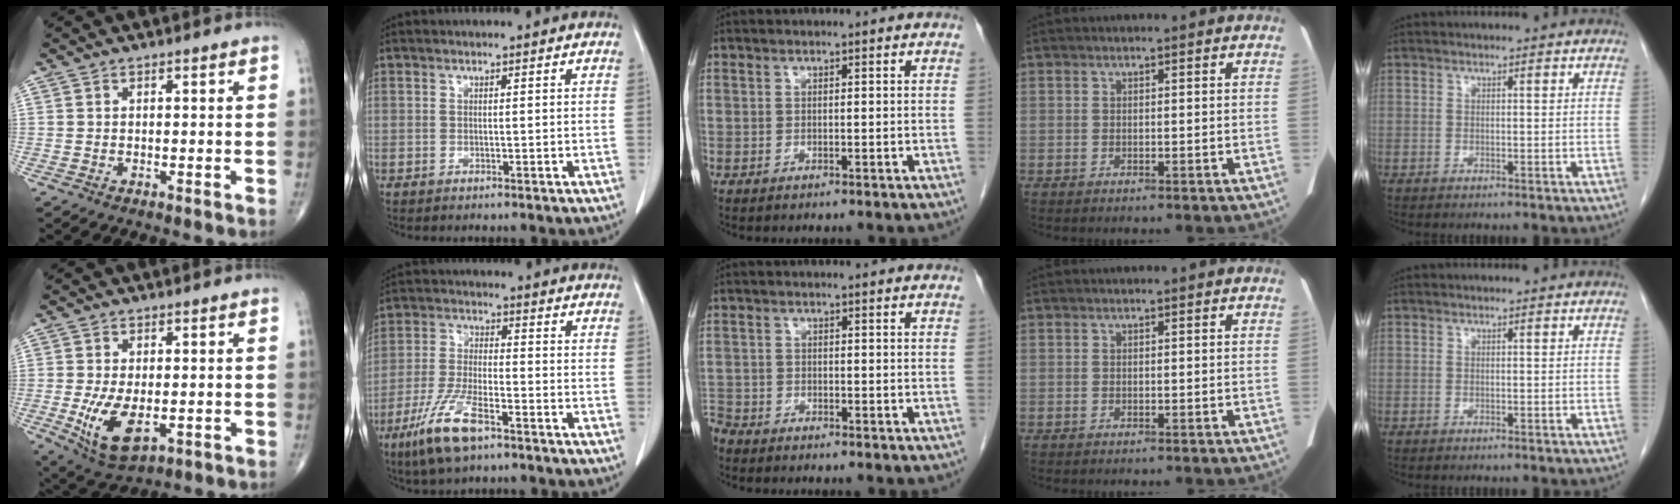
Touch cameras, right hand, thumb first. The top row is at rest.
{"thumb": {"total": 9.5, "force": [-1.9, 4.9, 7.9], "torque": [-0.148, -0.017, -0.021]}, "index": {"total": 9.9, "force": [-6.1, 2.1, 7.5], "torque": [-0.158, -0.019, -0.114]}, "middle": {"total": 3.6, "force": [-3.4, 1.1, 0.4], "torque": [-0.005, -0.006, -0.066]}}